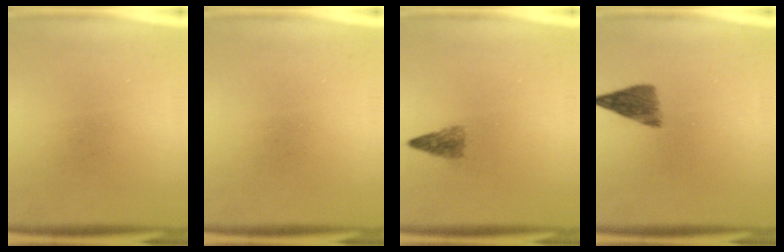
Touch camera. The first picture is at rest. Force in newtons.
{"total": 0.0}
{"total": 2.2}
{"total": 4.5}